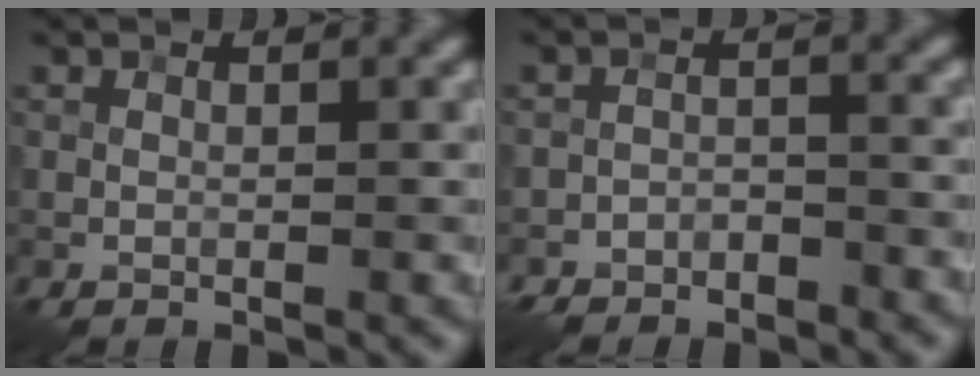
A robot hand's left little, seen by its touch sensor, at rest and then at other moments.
{"total": 3.3, "force": [-3.0, 1.5, 0.1], "torque": [0.010, 0.015, -0.044]}